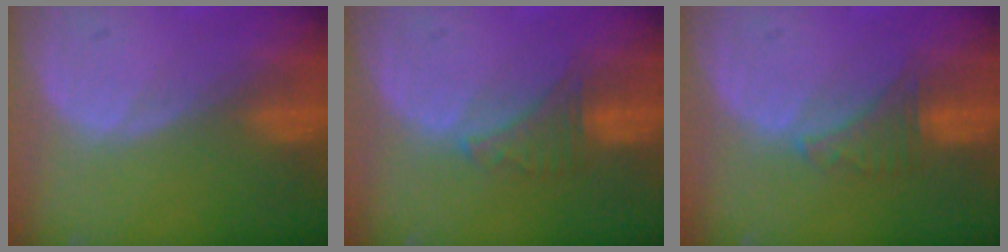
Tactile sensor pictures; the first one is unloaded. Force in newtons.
{"total": 3.3, "press": 3.2, "slide": 0.7}
{"total": 3.3, "press": 3.2, "slide": 0.7}